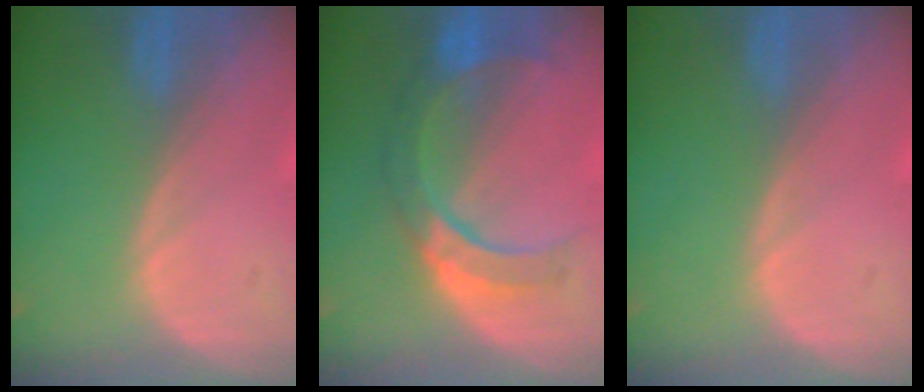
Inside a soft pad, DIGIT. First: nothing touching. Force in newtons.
{"total": 7.4, "press": 7.3, "slide": 1.0}
{"total": 0.0}